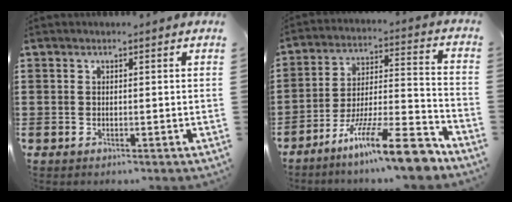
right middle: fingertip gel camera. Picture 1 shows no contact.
{"total": 14.2, "force": [-10.7, 1.1, 9.3], "torque": [-0.146, 0.029, -0.190]}